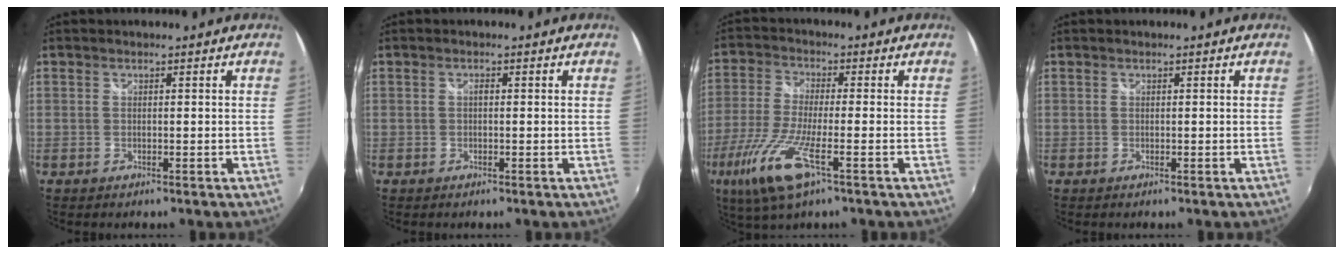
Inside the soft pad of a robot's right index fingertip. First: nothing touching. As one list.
[{"total": 0.6, "force": [0.0, 0.3, 0.5], "torque": [-0.009, 0.003, -0.002]}, {"total": 12.7, "force": [-6.2, 2.2, 10.9], "torque": [-0.238, -0.033, -0.120]}, {"total": 0.0}]